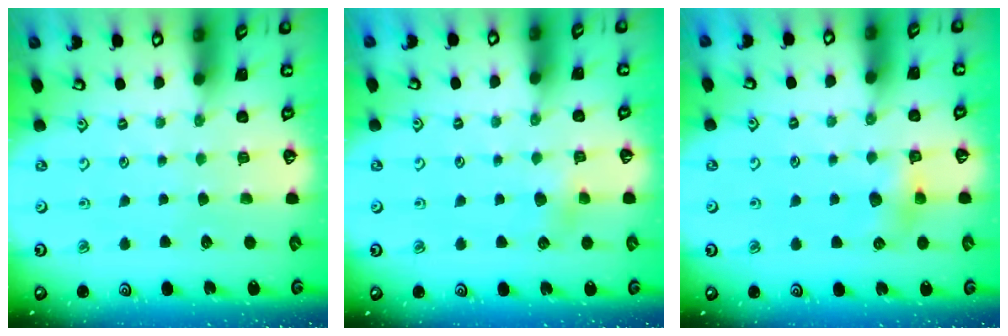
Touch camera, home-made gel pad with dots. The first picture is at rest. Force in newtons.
{"total": 4.5, "press": 4.4, "slide": 0.7}
{"total": 5.4, "press": 5.4, "slide": 0.6}